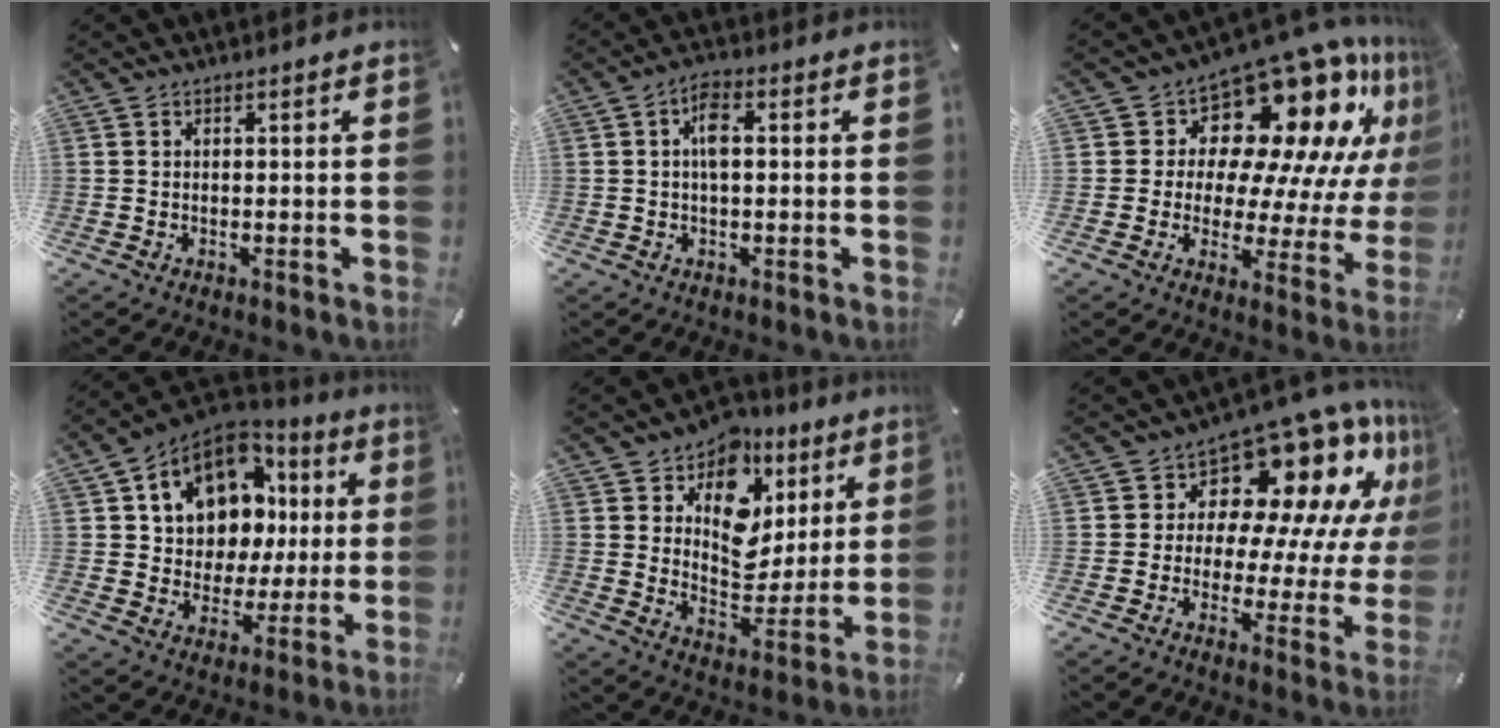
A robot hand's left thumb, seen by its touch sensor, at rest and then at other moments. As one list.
[{"total": 4.7, "force": [0.4, 2.0, 4.2], "torque": [-0.076, 0.009, 0.005]}, {"total": 17.5, "force": [11.8, 8.9, 9.4], "torque": [-0.116, -0.122, 0.191]}, {"total": 14.1, "force": [6.0, 11.3, 6.0], "torque": [-0.113, -0.035, 0.120]}, {"total": 13.2, "force": [5.6, 10.4, 5.8], "torque": [-0.085, -0.046, 0.105]}, {"total": 15.5, "force": [10.4, 8.4, 7.7], "torque": [-0.104, -0.104, 0.175]}]